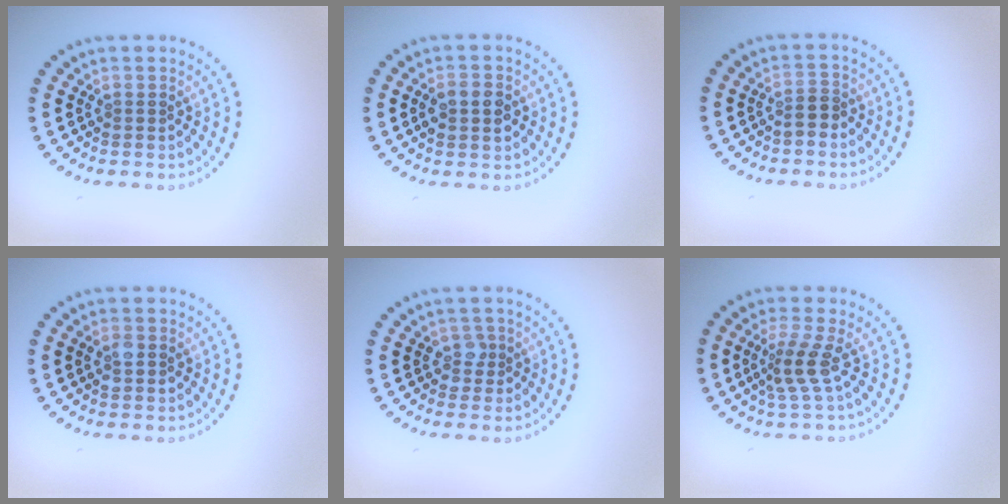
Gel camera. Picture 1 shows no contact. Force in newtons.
{"total": 2.9, "press": 2.9, "slide": 0.1}
{"total": 1.7, "press": 1.4, "slide": 0.8}
{"total": 1.9, "press": 1.9, "slide": 0.1}
{"total": 1.6, "press": 1.3, "slide": 0.9}
{"total": 2.6, "press": 1.9, "slide": 1.8}